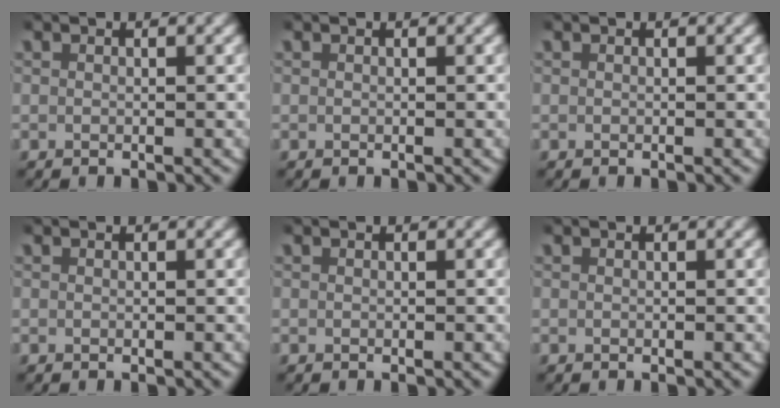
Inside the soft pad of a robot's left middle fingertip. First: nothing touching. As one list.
[{"total": 0.0}, {"total": 0.0}, {"total": 0.0}, {"total": 0.0}, {"total": 0.0}]